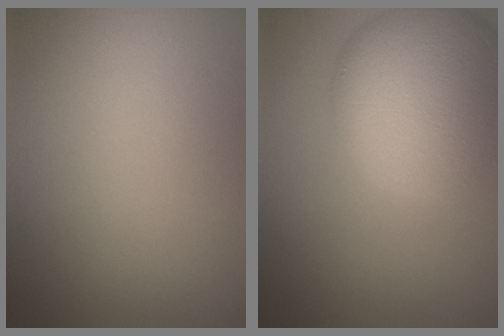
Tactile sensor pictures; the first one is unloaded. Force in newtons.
{"total": 11.2, "press": 11.1, "slide": 0.4}